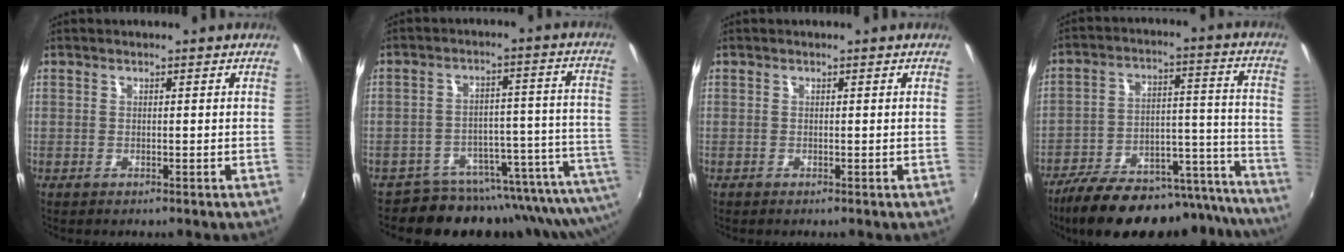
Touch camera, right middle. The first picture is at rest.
{"total": 20.0, "force": [-18.3, 5.5, 5.9], "torque": [-0.047, 0.008, -0.251]}
{"total": 0.0}
{"total": 27.5, "force": [-23.4, 8.3, 11.8], "torque": [-0.169, 0.021, -0.311]}